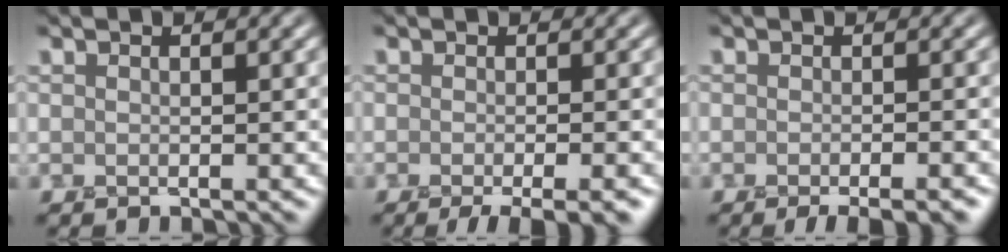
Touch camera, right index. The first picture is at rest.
{"total": 3.9, "force": [-2.2, 0.9, 3.1], "torque": [-0.040, -0.007, -0.035]}
{"total": 3.7, "force": [-2.4, 1.0, 2.7], "torque": [-0.021, -0.006, -0.029]}